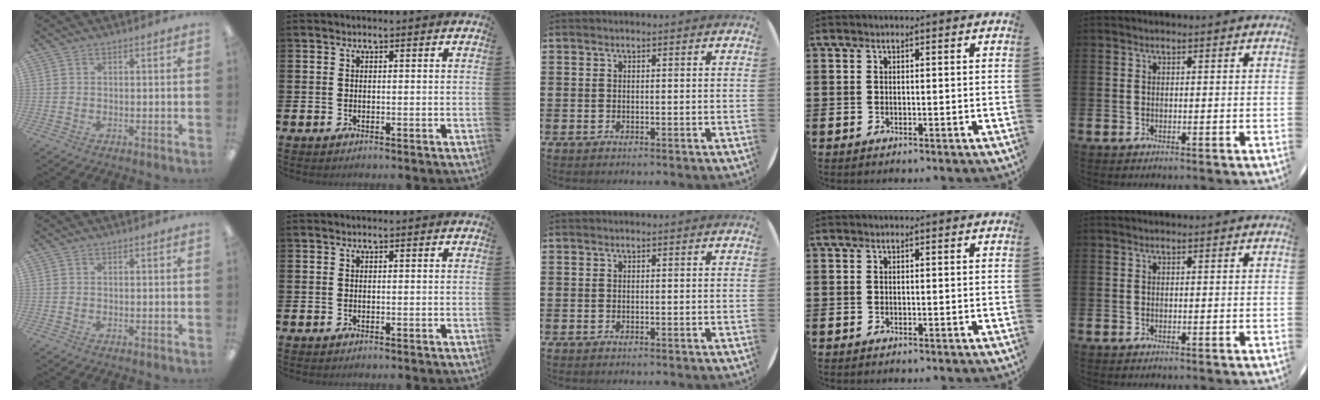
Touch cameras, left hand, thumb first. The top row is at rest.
{}